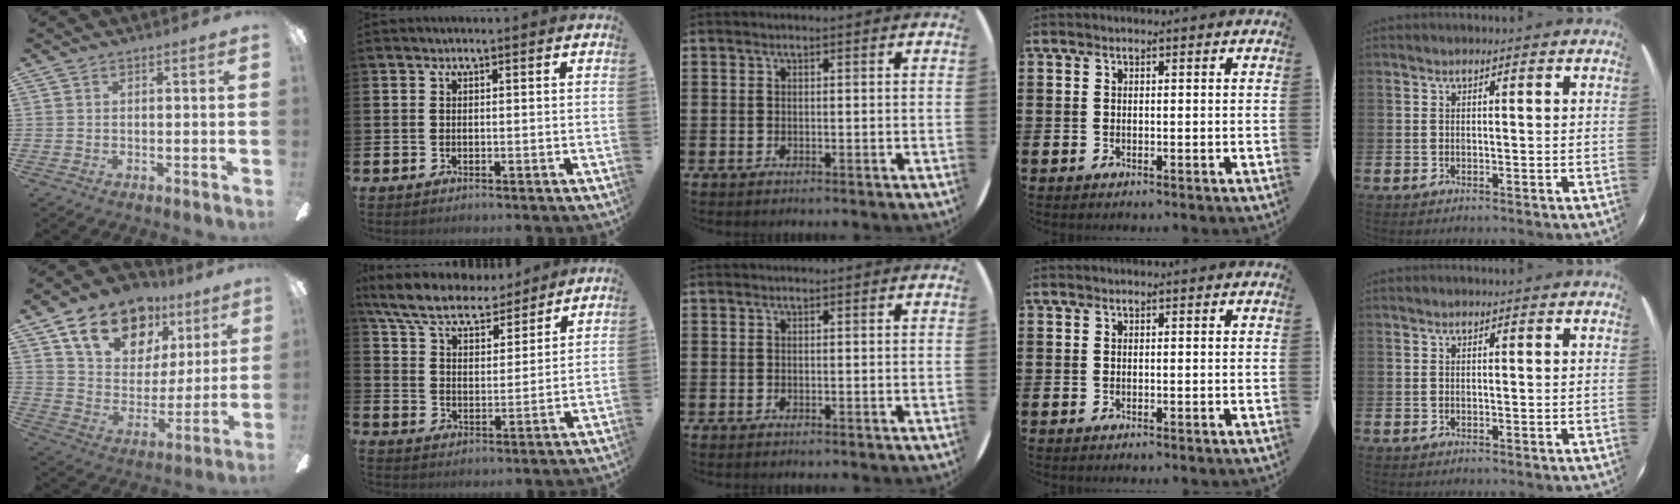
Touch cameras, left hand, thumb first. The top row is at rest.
{"thumb": {"total": 18.1, "force": [12.2, 11.0, 7.8], "torque": [-0.140, -0.065, 0.224]}, "index": {"total": 8.2, "force": [7.4, 2.1, 2.7], "torque": [-0.088, -0.039, 0.134]}}